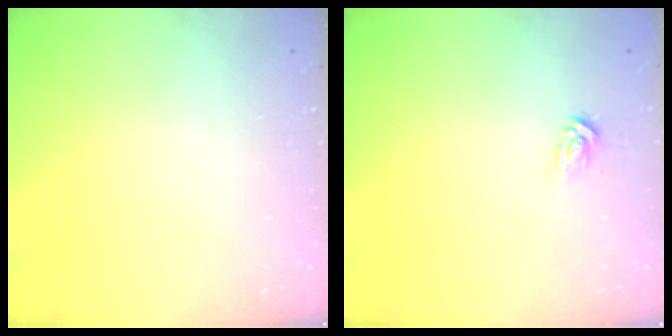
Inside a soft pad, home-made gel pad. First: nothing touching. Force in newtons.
{"total": 2.9, "press": 2.9, "slide": 0.2}